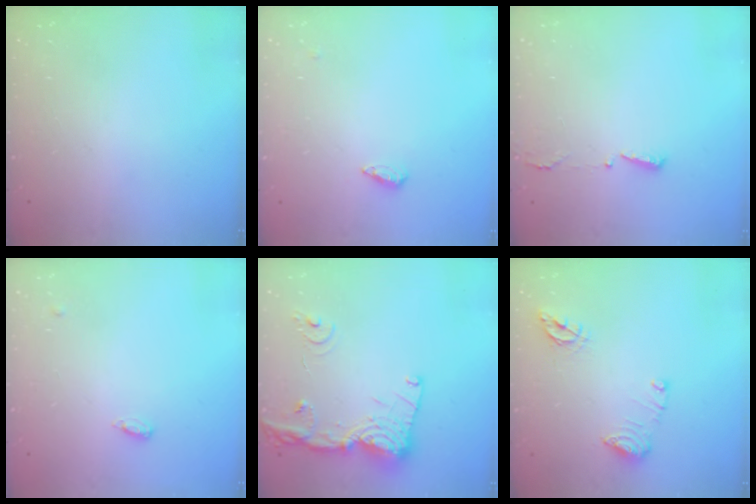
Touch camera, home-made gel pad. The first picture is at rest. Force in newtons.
{"total": 3.2, "press": 3.1, "slide": 0.3}
{"total": 2.9, "press": 2.8, "slide": 0.6}
{"total": 4.0, "press": 3.9, "slide": 0.7}
{"total": 16.7, "press": 16.6, "slide": 1.9}
{"total": 10.0, "press": 9.9, "slide": 1.0}